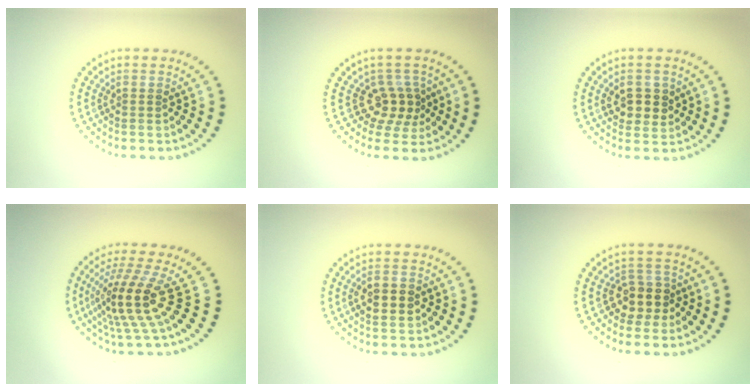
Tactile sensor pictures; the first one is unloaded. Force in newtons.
{"total": 2.9, "press": 2.3, "slide": 1.7}
{"total": 2.7, "press": 2.7, "slide": 0.6}
{"total": 5.1, "press": 3.7, "slide": 3.5}
{"total": 2.6, "press": 2.6, "slide": 0.1}
{"total": 2.7, "press": 2.5, "slide": 1.2}